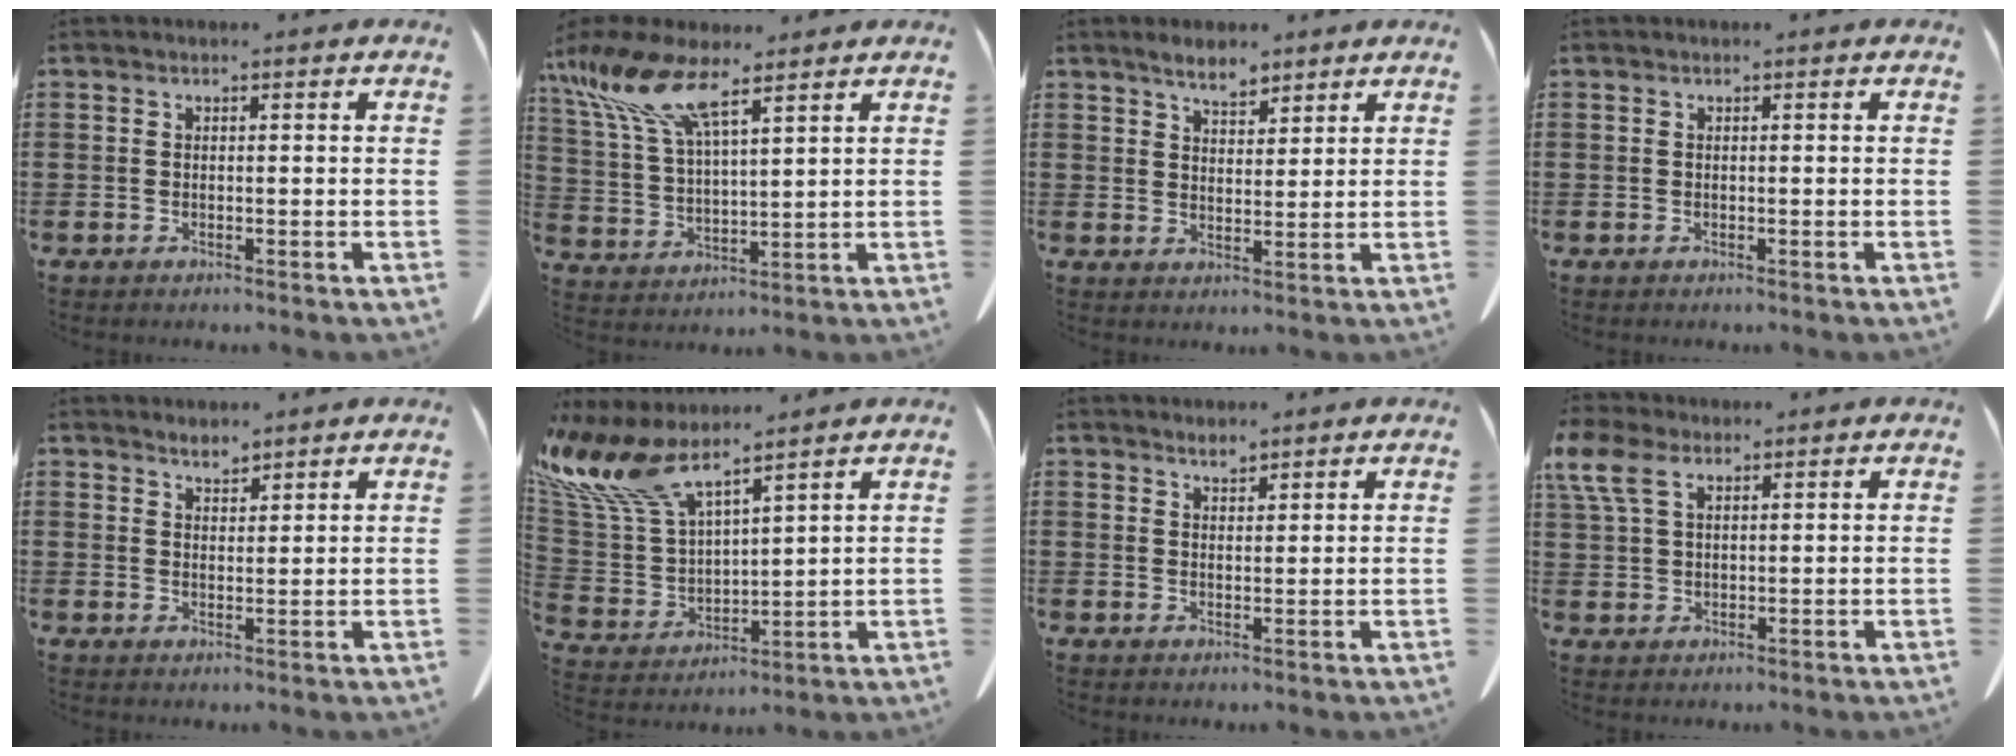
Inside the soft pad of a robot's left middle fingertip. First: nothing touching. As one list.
[{"total": 11.8, "force": [7.9, 3.4, 8.1], "torque": [-0.199, -0.026, 0.138]}, {"total": 3.9, "force": [3.4, 1.4, 1.4], "torque": [-0.036, 0.000, 0.063]}, {"total": 0.0}, {"total": 2.3, "force": [2.2, 0.5, 0.1], "torque": [-0.007, -0.002, 0.042]}, {"total": 12.0, "force": [9.0, 3.3, 7.1], "torque": [-0.181, -0.038, 0.161]}, {"total": 1.9, "force": [1.8, 0.4, 0.3], "torque": [-0.009, 0.003, 0.034]}, {"total": 5.9, "force": [3.4, 3.2, 3.6], "torque": [-0.099, 0.005, 0.061]}]